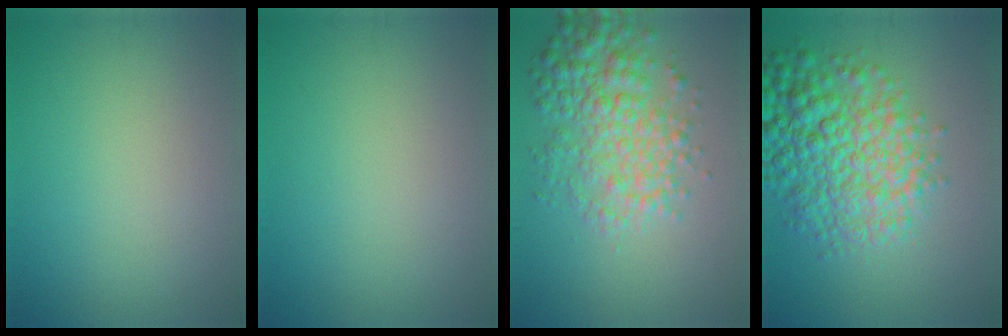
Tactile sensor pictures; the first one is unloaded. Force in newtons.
{"total": 0.0}
{"total": 5.5, "press": 5.5, "slide": 0.1}
{"total": 8.2, "press": 8.2, "slide": 0.3}